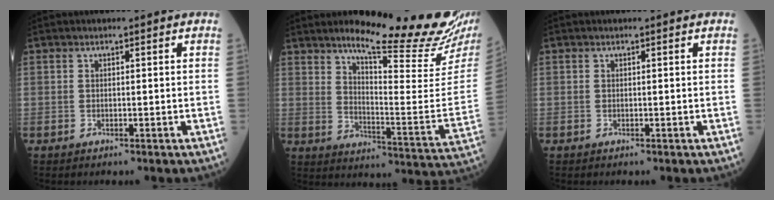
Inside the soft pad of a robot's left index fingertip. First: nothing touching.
{"total": 20.6, "force": [17.4, 0.0, 11.1], "torque": [-0.163, -0.090, 0.227]}
{"total": 0.0}